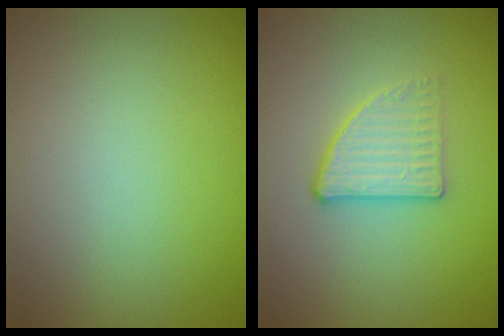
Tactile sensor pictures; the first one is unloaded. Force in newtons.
{"total": 2.7, "press": 2.4, "slide": 1.2}